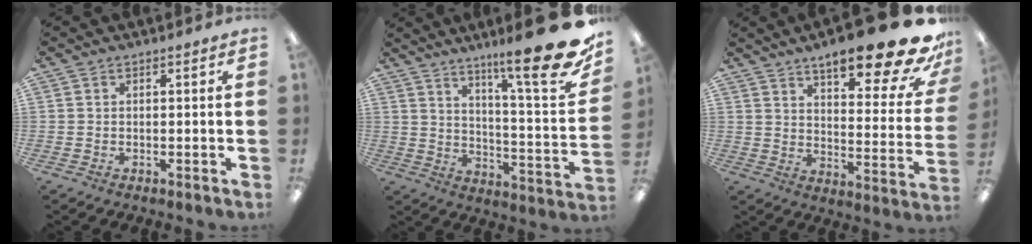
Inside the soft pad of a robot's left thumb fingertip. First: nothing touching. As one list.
[{"total": 20.4, "force": [14.0, 2.8, 14.5], "torque": [-0.206, -0.116, 0.215]}, {"total": 21.9, "force": [14.9, 5.9, 15.0], "torque": [-0.208, -0.102, 0.237]}]